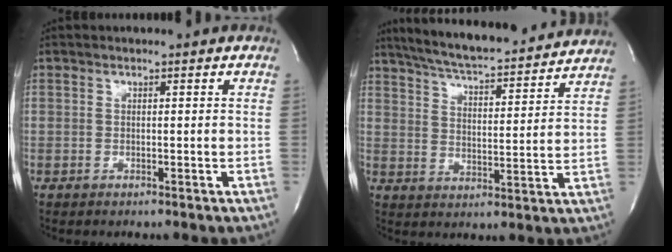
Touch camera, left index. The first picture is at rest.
{"total": 20.8, "force": [18.9, 2.7, 8.3], "torque": [-0.138, 0.006, 0.263]}